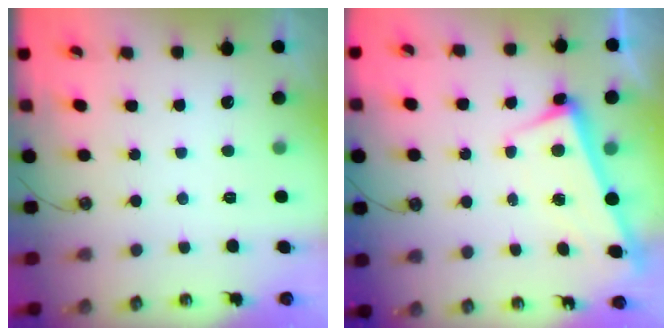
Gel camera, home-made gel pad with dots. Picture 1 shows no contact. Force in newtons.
{"total": 2.5, "press": 2.5, "slide": 0.6}